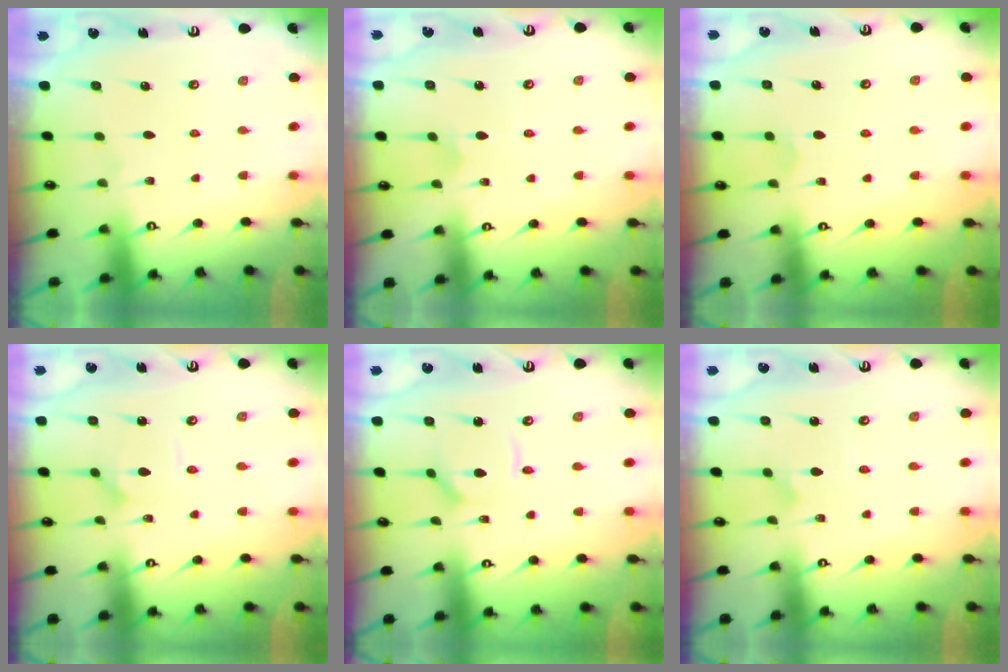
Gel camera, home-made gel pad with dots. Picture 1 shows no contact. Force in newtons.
{"total": 3.4, "press": 3.4, "slide": 0.2}
{"total": 5.0, "press": 5.0, "slide": 0.3}
{"total": 3.3, "press": 3.3, "slide": 0.2}
{"total": 3.7, "press": 3.7, "slide": 0.5}
{"total": 2.0, "press": 2.0, "slide": 0.1}